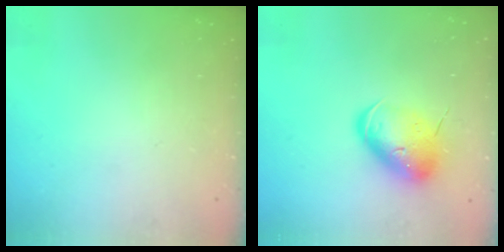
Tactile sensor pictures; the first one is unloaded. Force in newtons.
{"total": 11.6, "press": 11.5, "slide": 1.9}